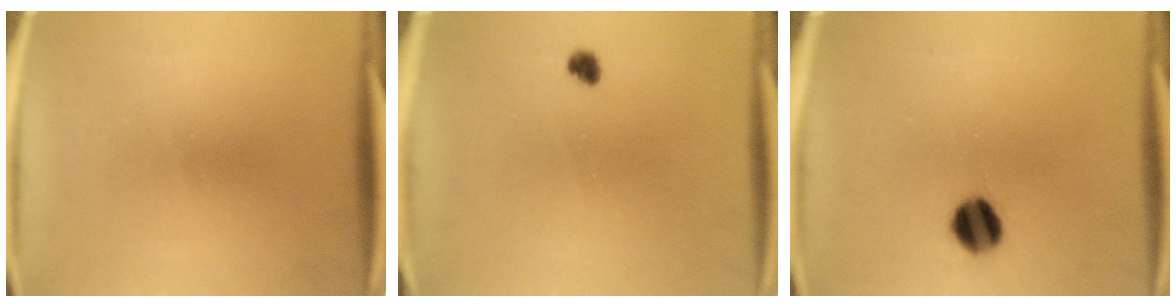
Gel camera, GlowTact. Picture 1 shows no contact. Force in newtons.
{"total": 1.7}
{"total": 7.5}